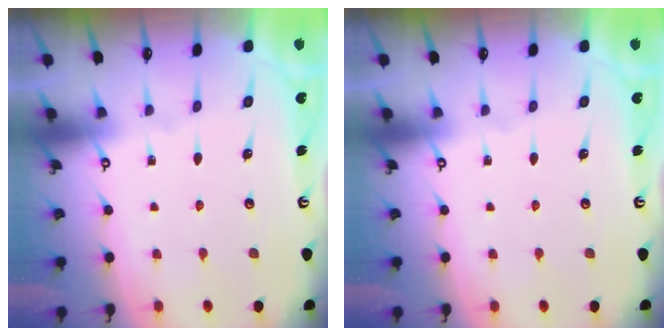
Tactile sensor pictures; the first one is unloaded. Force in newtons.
{"total": 0.0}